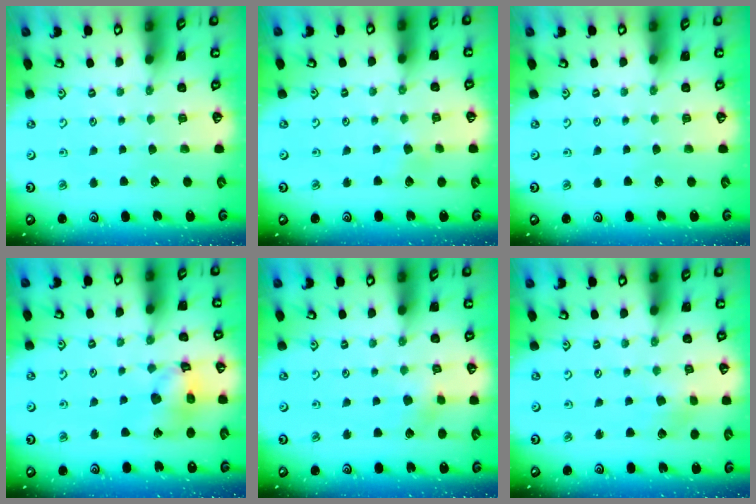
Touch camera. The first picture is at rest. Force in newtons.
{"total": 2.8, "press": 2.8, "slide": 0.3}
{"total": 0.0}
{"total": 13.3, "press": 13.2, "slide": 1.7}
{"total": 3.2, "press": 3.2, "slide": 0.4}
{"total": 2.3, "press": 2.3, "slide": 0.3}